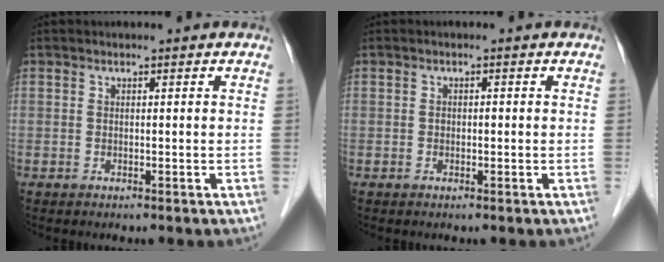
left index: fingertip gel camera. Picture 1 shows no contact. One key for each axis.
{"total": 0.7, "fx": -0.1, "fy": 0.5, "fz": 0.5, "tx": -0.006, "ty": 0.003, "tz": -0.004}